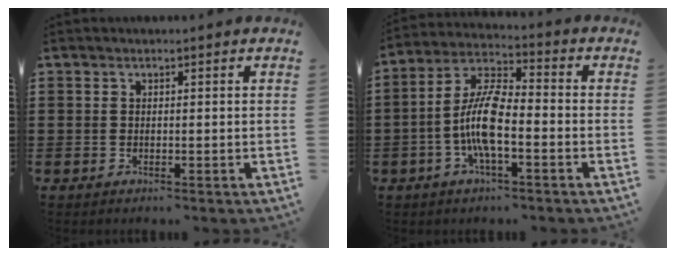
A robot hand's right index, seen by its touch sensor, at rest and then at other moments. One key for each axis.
{"total": 9.5, "fx": -2.4, "fy": 2.8, "fz": 8.8, "tx": -0.203, "ty": -0.013, "tz": -0.052}